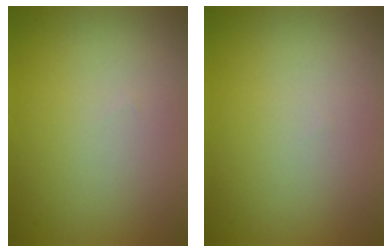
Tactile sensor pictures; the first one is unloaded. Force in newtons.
{"total": 0.0}